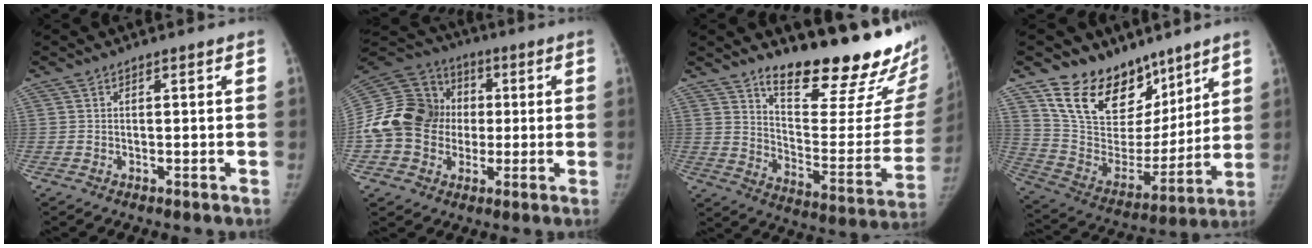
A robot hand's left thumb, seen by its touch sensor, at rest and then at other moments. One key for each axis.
{"total": 19.5, "fx": -0.8, "fy": 16.8, "fz": 10.0, "tx": -0.199, "ty": 0.036, "tz": -0.017}
{"total": 24.5, "fx": 18.8, "fy": 6.0, "fz": 14.5, "tx": -0.169, "ty": -0.148, "tz": 0.267}
{"total": 20.0, "fx": 14.2, "fy": 12.2, "fz": 7.1, "tx": -0.065, "ty": -0.084, "tz": 0.255}